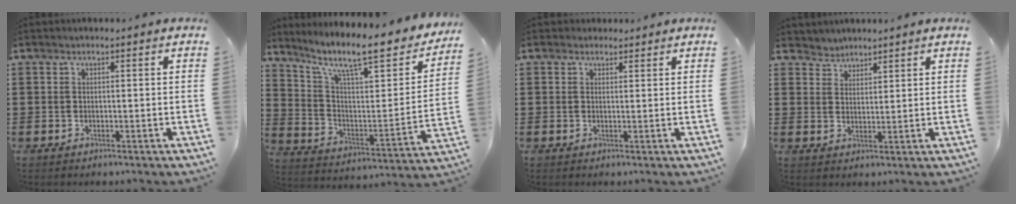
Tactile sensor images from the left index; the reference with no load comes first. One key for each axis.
{"total": 10.7, "fx": 8.3, "fy": 1.8, "fz": 6.5, "tx": -0.136, "ty": -0.065, "tz": 0.131}
{"total": 1.3, "fx": 1.1, "fy": 0.8, "fz": 0.1, "tx": -0.005, "ty": 0.005, "tz": 0.022}
{"total": 2.6, "fx": 2.3, "fy": 1.0, "fz": -0.7, "tx": 0.002, "ty": -0.001, "tz": 0.044}